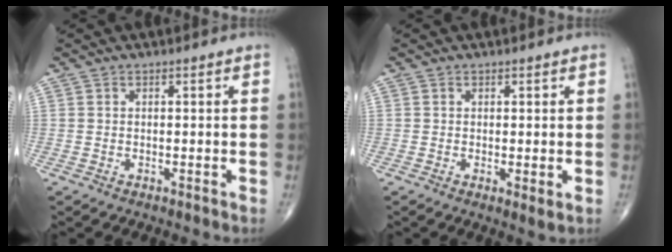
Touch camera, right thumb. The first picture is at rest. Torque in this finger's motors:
{"motor_torque": [-0.05, 0.02, -0.17, 0.00, -0.01]}